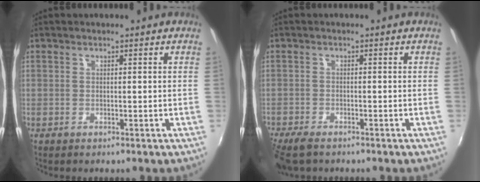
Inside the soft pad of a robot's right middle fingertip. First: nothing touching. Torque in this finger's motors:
{"motor_torque": [0.90, -0.87, 0.22, 0.11]}